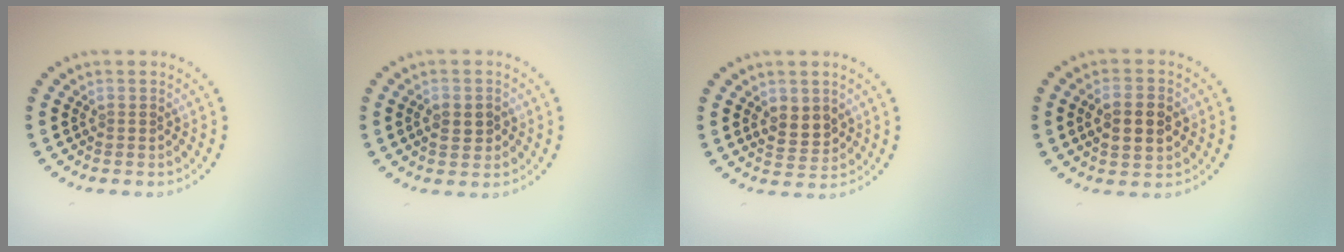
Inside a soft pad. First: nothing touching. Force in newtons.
{"total": 2.1, "press": 2.1, "slide": 0.2}
{"total": 2.6, "press": 2.5, "slide": 0.7}
{"total": 3.5, "press": 3.5, "slide": 0.3}